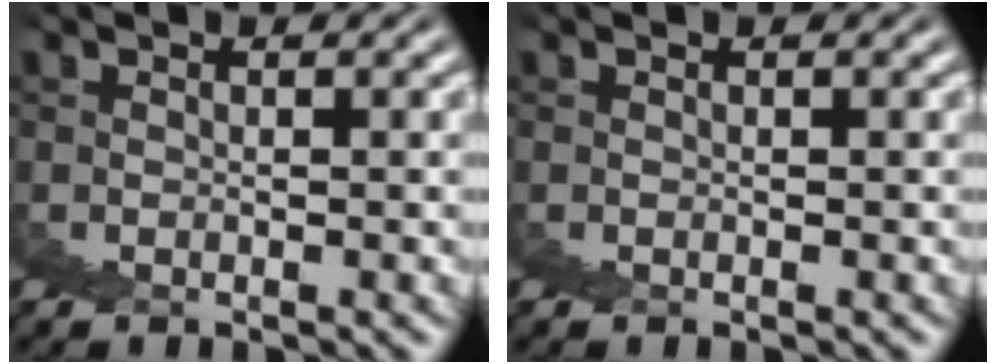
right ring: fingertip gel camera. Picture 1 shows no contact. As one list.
[{"total": 0.0}]